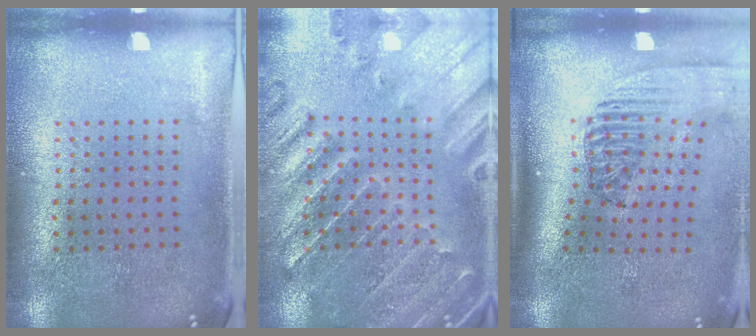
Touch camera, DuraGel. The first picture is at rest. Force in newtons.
{"total": 1.3, "press": 1.3, "slide": 0.4}
{"total": 2.4, "press": 1.7, "slide": 1.7}